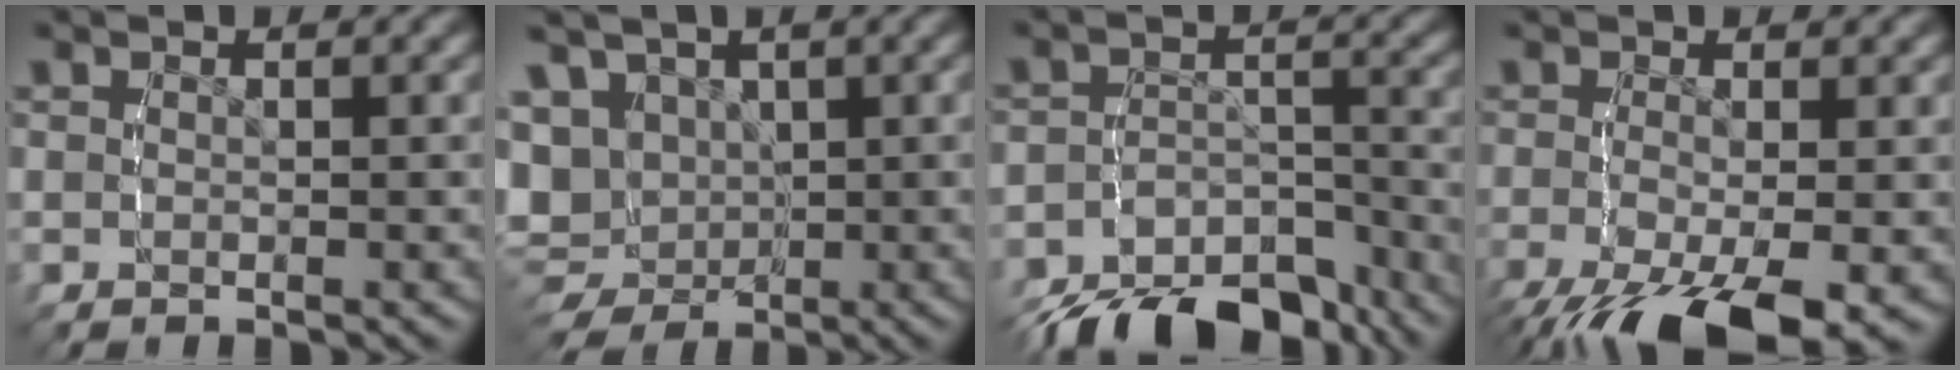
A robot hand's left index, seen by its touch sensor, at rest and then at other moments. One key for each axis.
{"total": 9.8, "fx": -0.3, "fy": 9.0, "fz": 3.9, "tx": -0.121, "ty": -0.049, "tz": 0.009}
{"total": 9.3, "fx": -8.0, "fy": 3.3, "fz": 3.4, "tx": -0.030, "ty": -0.010, "tz": -0.128}
{"total": 7.1, "fx": -4.0, "fy": 2.6, "fz": 5.2, "tx": -0.120, "ty": -0.039, "tz": -0.044}